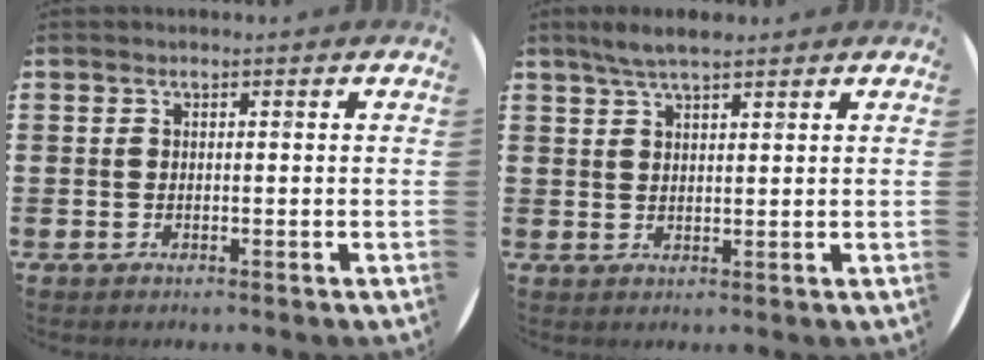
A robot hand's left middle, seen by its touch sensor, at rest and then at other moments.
{"total": 3.7, "force": [3.0, 0.7, 2.1], "torque": [-0.047, 0.005, 0.055]}